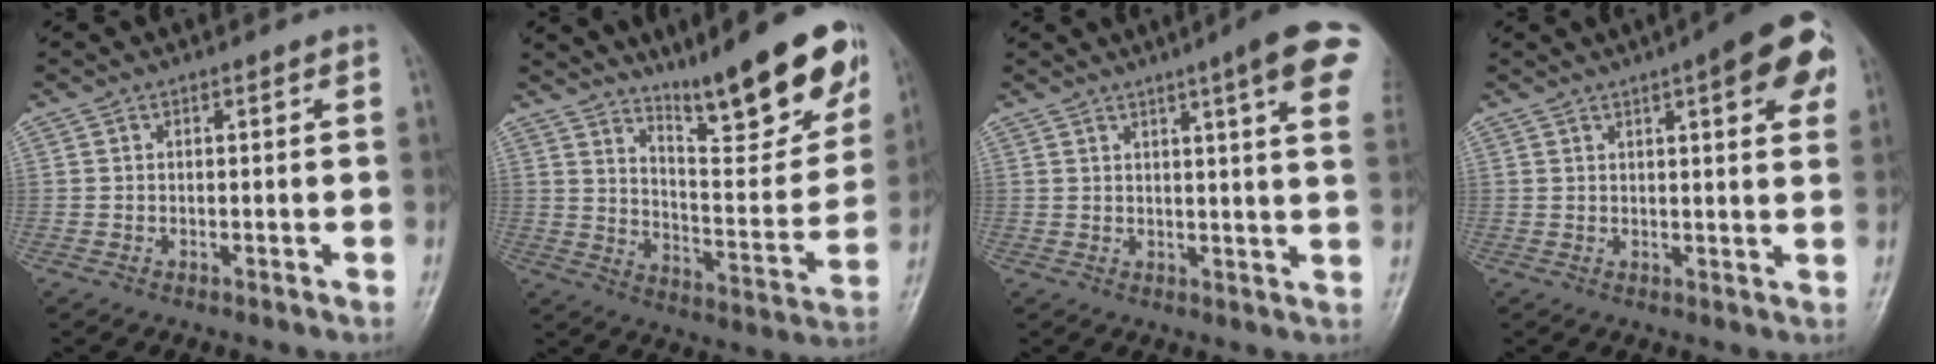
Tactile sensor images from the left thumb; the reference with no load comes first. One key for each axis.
{"total": 20.2, "fx": 13.9, "fy": 4.3, "fz": 14.0, "tx": -0.162, "ty": -0.082, "tz": 0.220}
{"total": 12.6, "fx": 6.7, "fy": 1.0, "fz": 10.7, "tx": -0.126, "ty": -0.019, "tz": 0.071}
{"total": 11.4, "fx": 5.2, "fy": 3.0, "fz": 9.7, "tx": -0.098, "ty": -0.006, "tz": 0.057}